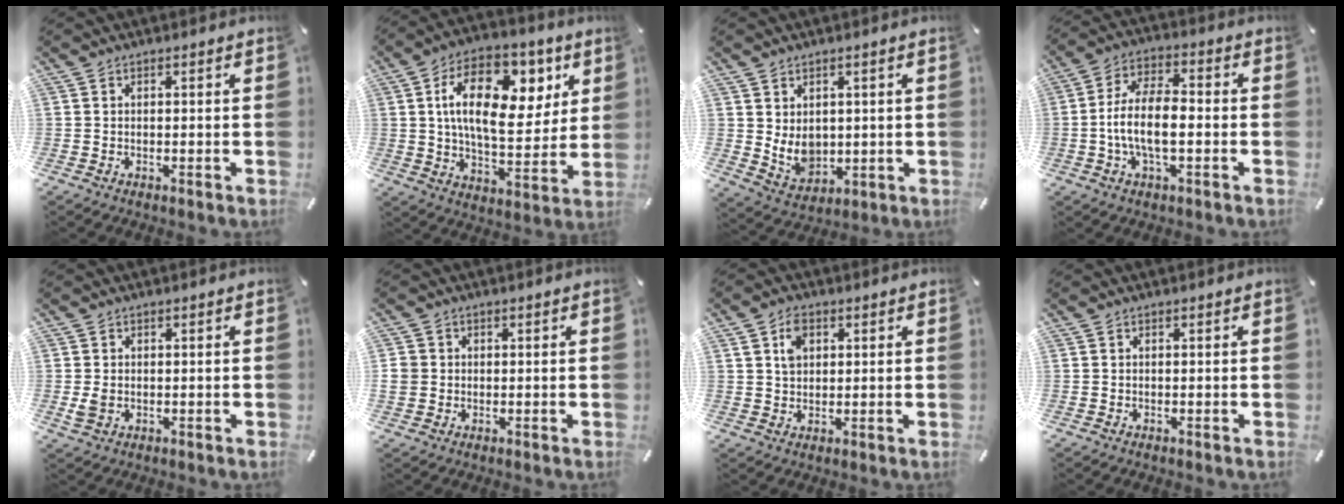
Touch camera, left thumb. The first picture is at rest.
{"total": 20.2, "force": [6.5, 11.5, 15.3], "torque": [-0.243, -0.009, 0.107]}
{"total": 6.6, "force": [2.0, 5.5, 3.1], "torque": [-0.060, -0.019, 0.039]}
{"total": 10.3, "force": [-2.4, 4.7, 8.8], "torque": [-0.181, 0.008, -0.045]}
{"total": 2.4, "force": [-0.1, 2.0, 1.4], "torque": [-0.017, 0.001, -0.002]}
{"total": 3.0, "force": [0.2, 2.9, 0.3], "torque": [-0.009, 0.005, 0.004]}
{"total": 5.0, "force": [1.9, 3.6, 2.9], "torque": [-0.052, 0.001, 0.032]}
{"total": 0.0}